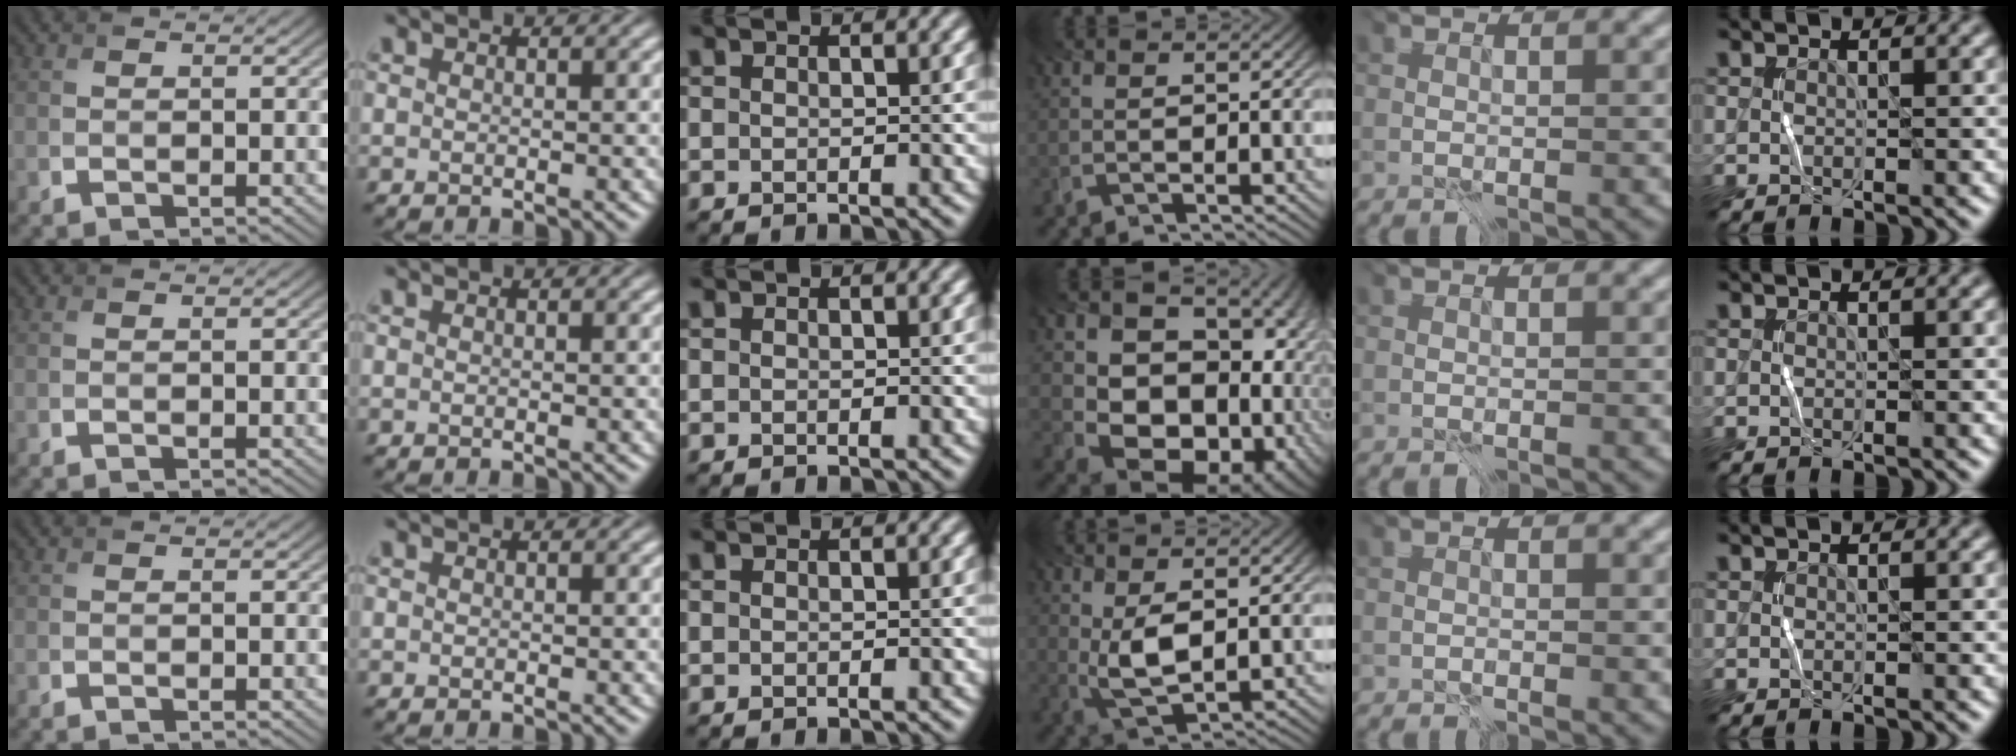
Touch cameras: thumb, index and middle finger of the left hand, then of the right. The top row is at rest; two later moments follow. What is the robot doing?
{"motion": "wrap", "object": "cellophane"}